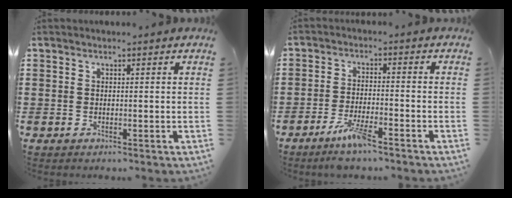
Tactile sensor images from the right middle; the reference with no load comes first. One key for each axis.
{"total": 5.2, "fx": -3.7, "fy": 0.8, "fz": 3.5, "tx": -0.075, "ty": -0.006, "tz": -0.069}